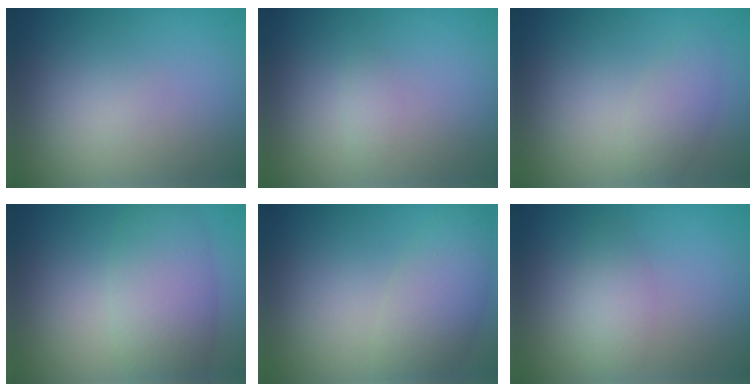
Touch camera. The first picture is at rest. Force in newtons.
{"total": 0.7, "press": 0.7, "slide": 0.0}
{"total": 2.2, "press": 2.2, "slide": 0.1}
{"total": 5.6, "press": 5.6, "slide": 0.4}
{"total": 4.3, "press": 4.3, "slide": 0.2}
{"total": 2.0, "press": 2.0, "slide": 0.0}